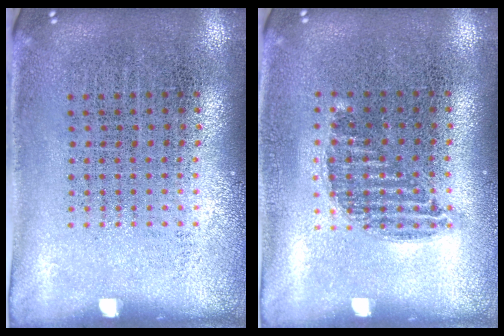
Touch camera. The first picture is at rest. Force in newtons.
{"total": 0.9, "press": 0.8, "slide": 0.4}